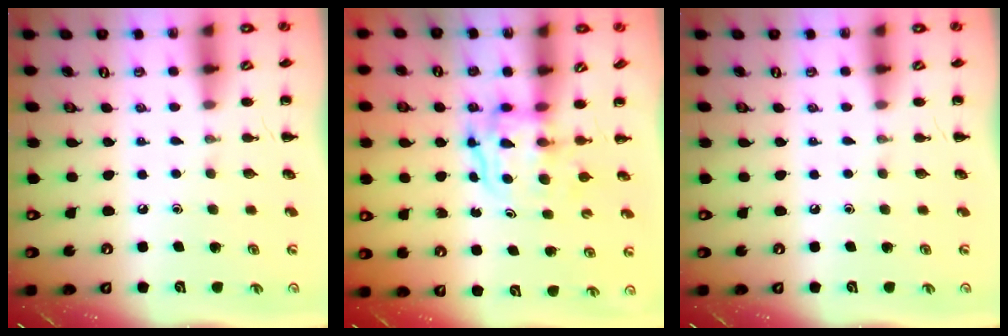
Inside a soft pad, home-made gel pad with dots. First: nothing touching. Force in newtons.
{"total": 3.6, "press": 3.6, "slide": 0.3}
{"total": 0.0}